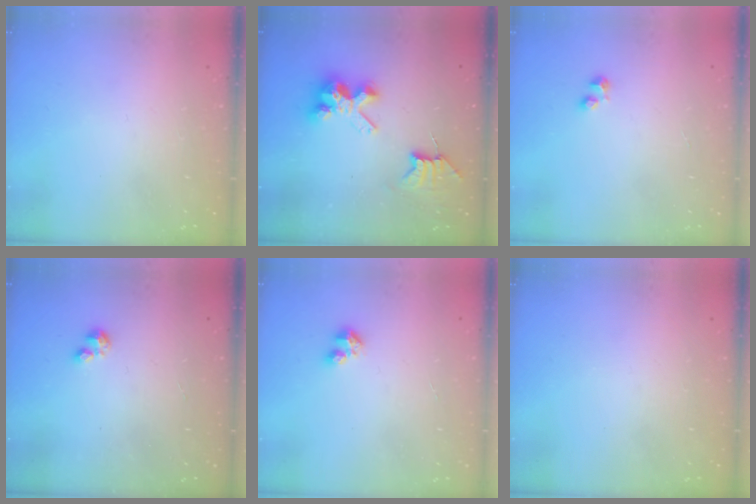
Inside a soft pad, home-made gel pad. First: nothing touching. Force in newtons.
{"total": 8.1, "press": 8.1, "slide": 0.7}
{"total": 2.4, "press": 2.4, "slide": 0.4}
{"total": 0.7, "press": 0.6, "slide": 0.2}
{"total": 2.7, "press": 2.7, "slide": 0.3}
{"total": 0.0}